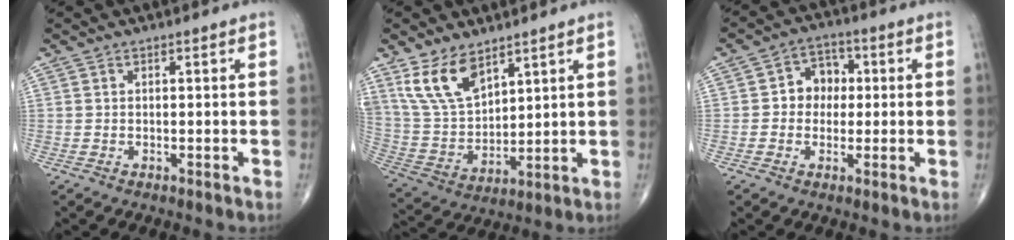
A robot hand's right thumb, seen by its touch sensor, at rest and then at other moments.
{"total": 12.1, "force": [7.7, 6.2, 7.0], "torque": [-0.122, -0.033, 0.171]}
{"total": 6.3, "force": [0.3, 5.4, 3.4], "torque": [-0.018, 0.017, -0.005]}